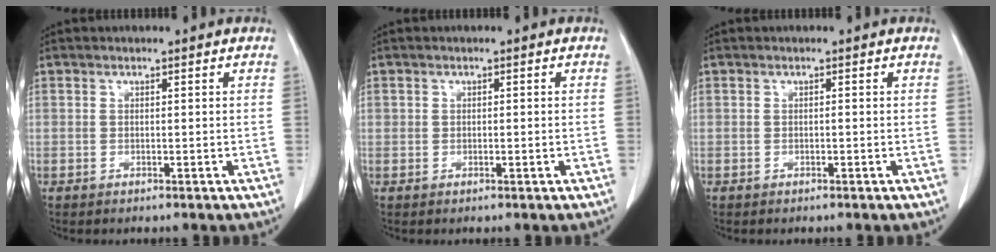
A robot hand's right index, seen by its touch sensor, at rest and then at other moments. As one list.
[{"total": 0.7, "force": [0.0, 0.4, 0.6], "torque": [-0.014, 0.005, 0.004]}, {"total": 0.0}]